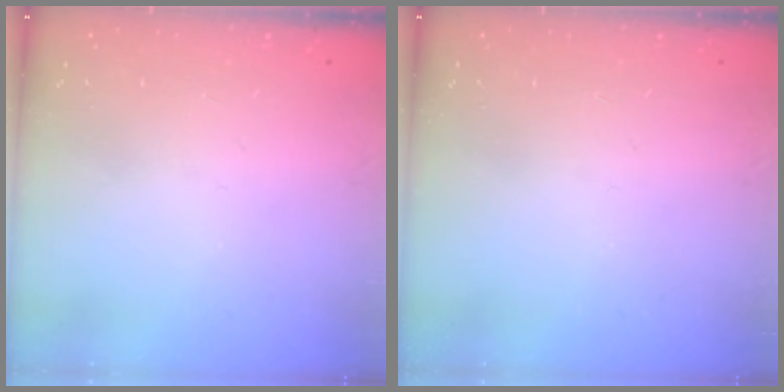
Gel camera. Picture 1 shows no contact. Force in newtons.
{"total": 0.0}